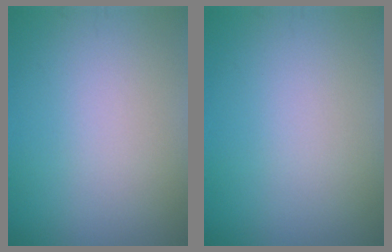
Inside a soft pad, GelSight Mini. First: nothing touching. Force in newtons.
{"total": 0.0}